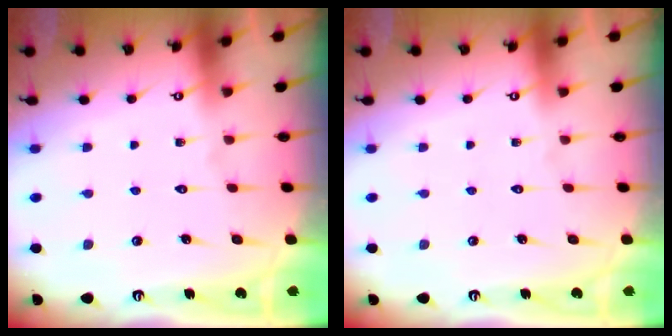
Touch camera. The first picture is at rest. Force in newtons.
{"total": 0.0}